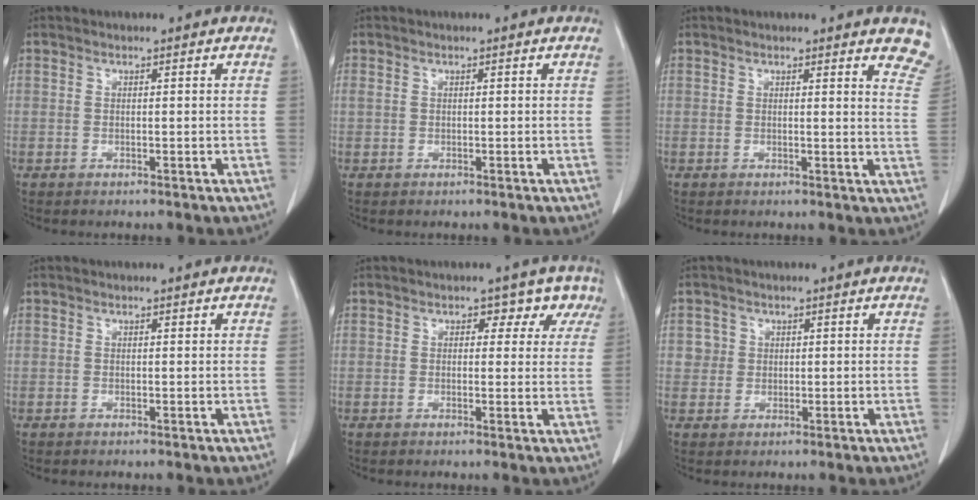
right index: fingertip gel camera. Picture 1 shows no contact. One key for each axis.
{"total": 0.6, "fx": 0.3, "fy": 0.4, "fz": 0.3, "tx": -0.007, "ty": 0.011, "tz": 0.006}
{"total": 5.7, "fx": 5.2, "fy": 1.0, "fz": 2.1, "tx": -0.009, "ty": -0.026, "tz": 0.028}
{"total": 0.0}
{"total": 4.0, "fx": 2.2, "fy": 3.0, "fz": 1.5, "tx": 0.001, "ty": 0.006, "tz": 0.010}
{"total": 2.2, "fx": 0.6, "fy": 2.1, "fz": -0.1, "tx": 0.017, "ty": 0.003, "tz": 0.004}